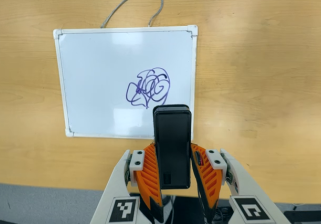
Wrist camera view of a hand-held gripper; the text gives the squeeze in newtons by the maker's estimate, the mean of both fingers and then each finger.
{"total": 4.7, "left": 3.8, "right": 5.7}